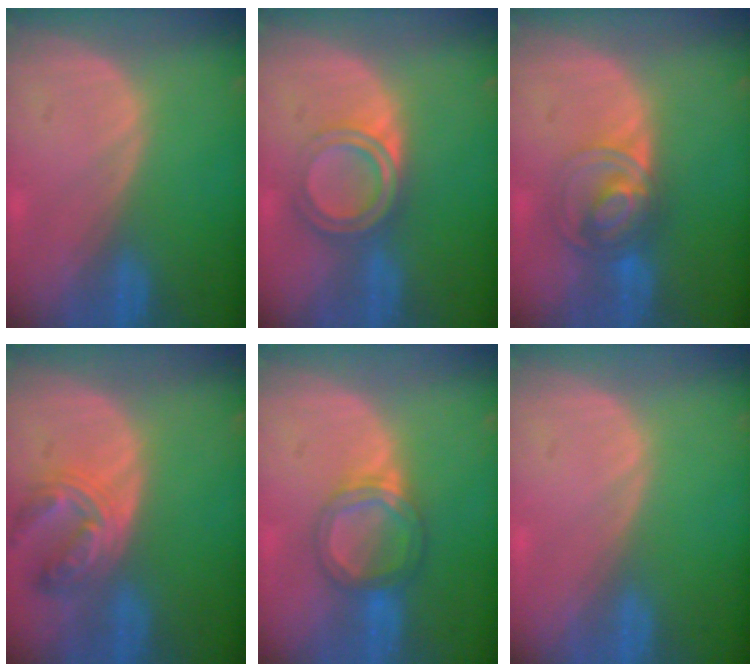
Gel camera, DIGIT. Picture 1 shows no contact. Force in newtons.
{"total": 5.7, "press": 5.0, "slide": 2.8}
{"total": 7.6, "press": 6.2, "slide": 4.3}
{"total": 6.6, "press": 6.4, "slide": 1.7}
{"total": 5.3, "press": 5.0, "slide": 1.7}
{"total": 0.0}